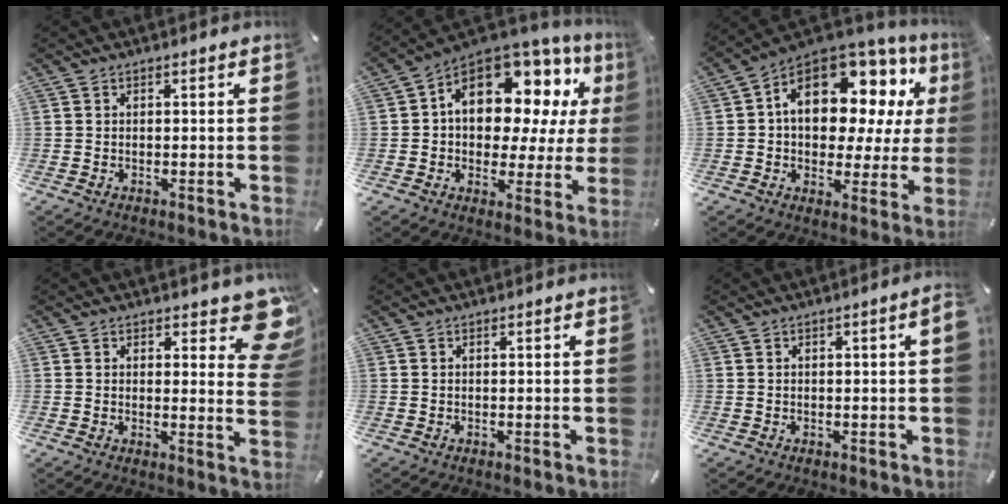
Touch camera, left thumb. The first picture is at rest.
{"total": 13.9, "force": [5.9, 9.5, 8.4], "torque": [-0.132, -0.044, 0.106]}
{"total": 15.9, "force": [5.7, 10.3, 10.7], "torque": [-0.167, -0.031, 0.103]}
{"total": 9.2, "force": [5.8, 4.2, 5.8], "torque": [-0.052, -0.044, 0.098]}
{"total": 0.0}
{"total": 1.7, "force": [0.0, 0.2, 1.7], "torque": [-0.028, -0.002, 0.000]}